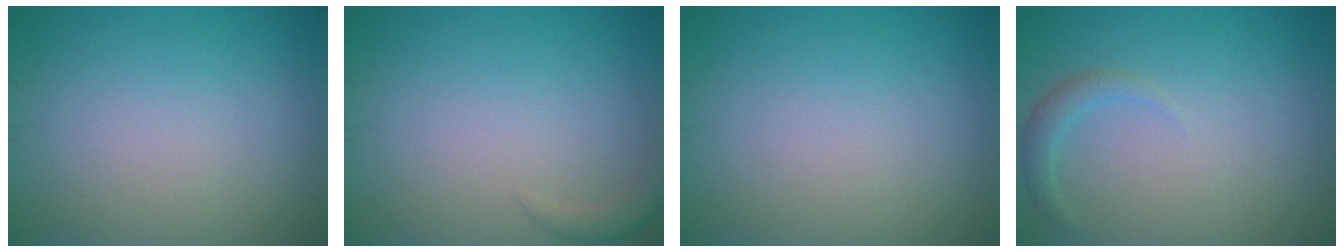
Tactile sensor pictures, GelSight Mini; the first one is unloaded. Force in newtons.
{"total": 1.4, "press": 1.4, "slide": 0.2}
{"total": 0.0}
{"total": 1.5, "press": 1.5, "slide": 0.2}